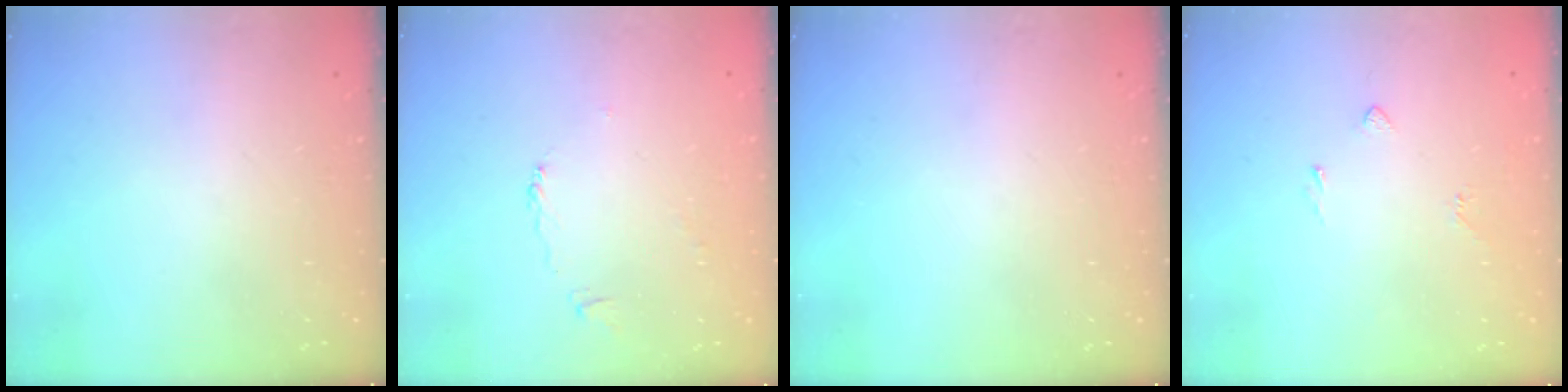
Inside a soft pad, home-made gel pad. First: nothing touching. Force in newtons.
{"total": 1.8, "press": 1.8, "slide": 0.4}
{"total": 0.0}
{"total": 2.3, "press": 2.2, "slide": 0.6}